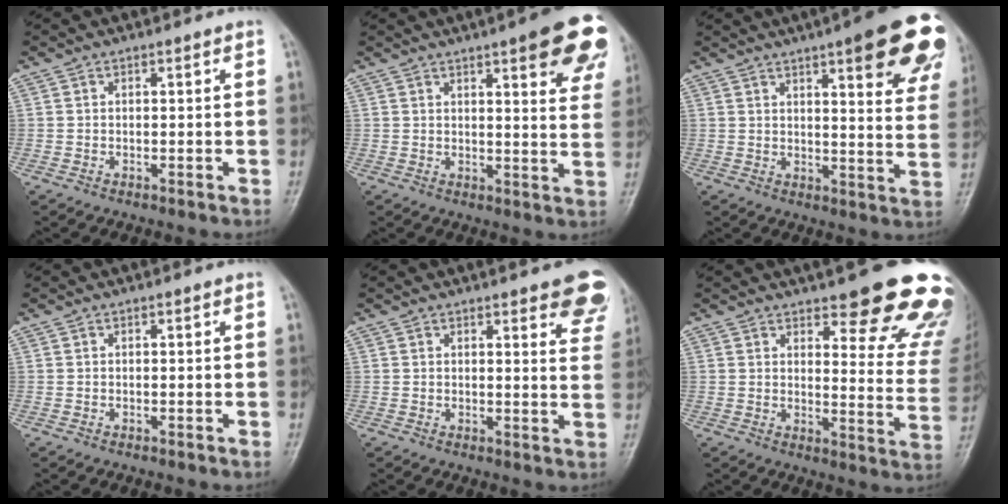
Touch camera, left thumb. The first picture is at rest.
{"total": 15.0, "force": [8.2, 4.1, 11.9], "torque": [-0.112, -0.029, 0.093]}
{"total": 20.4, "force": [11.4, 5.1, 16.1], "torque": [-0.170, -0.032, 0.132]}
{"total": 0.0}
{"total": 9.7, "force": [6.8, 3.2, 6.2], "torque": [-0.034, -0.029, 0.068]}
{"total": 19.1, "force": [14.0, 5.7, 11.6], "torque": [-0.090, -0.087, 0.164]}